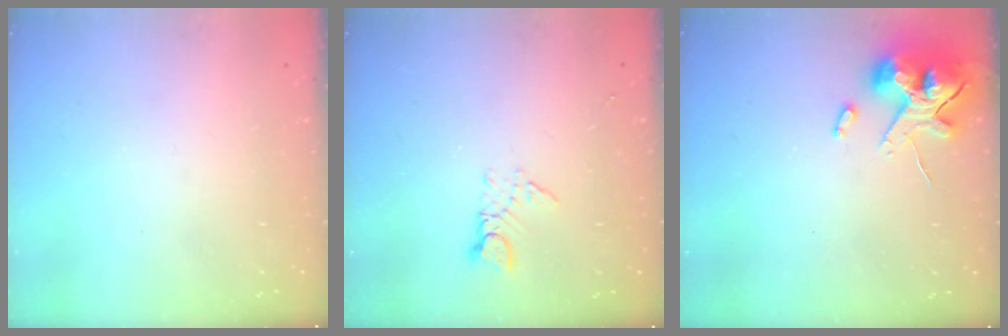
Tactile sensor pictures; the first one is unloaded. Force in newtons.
{"total": 3.2, "press": 3.1, "slide": 0.3}
{"total": 13.7, "press": 13.5, "slide": 2.3}